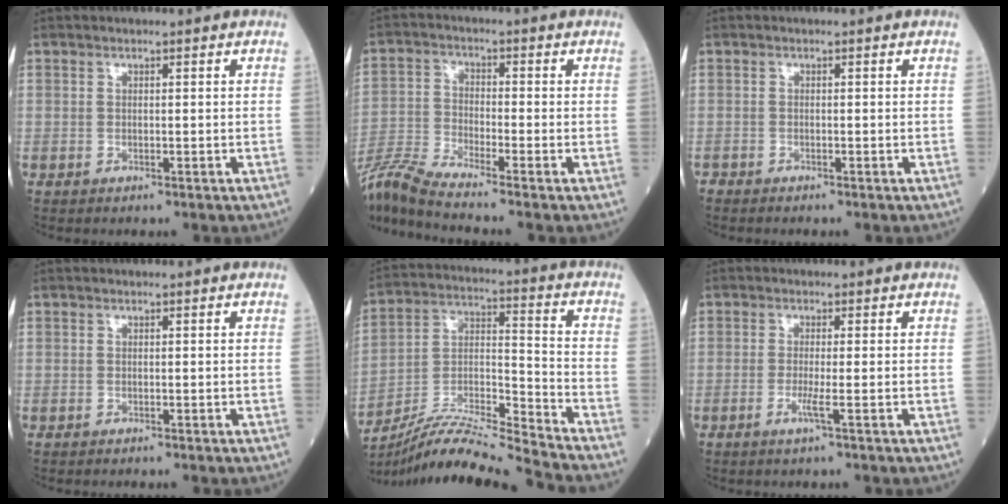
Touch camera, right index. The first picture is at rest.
{"total": 8.9, "force": [-7.9, -2.0, 3.5], "torque": [-0.077, -0.026, -0.159]}
{"total": 1.0, "force": [-1.0, 0.1, 0.2], "torque": [-0.007, -0.002, -0.020]}
{"total": 0.0}
{"total": 15.2, "force": [-14.4, -2.1, 4.5], "torque": [-0.080, 0.011, -0.266]}
{"total": 2.1, "force": [-0.9, -0.4, 1.8], "torque": [-0.042, -0.004, -0.019]}